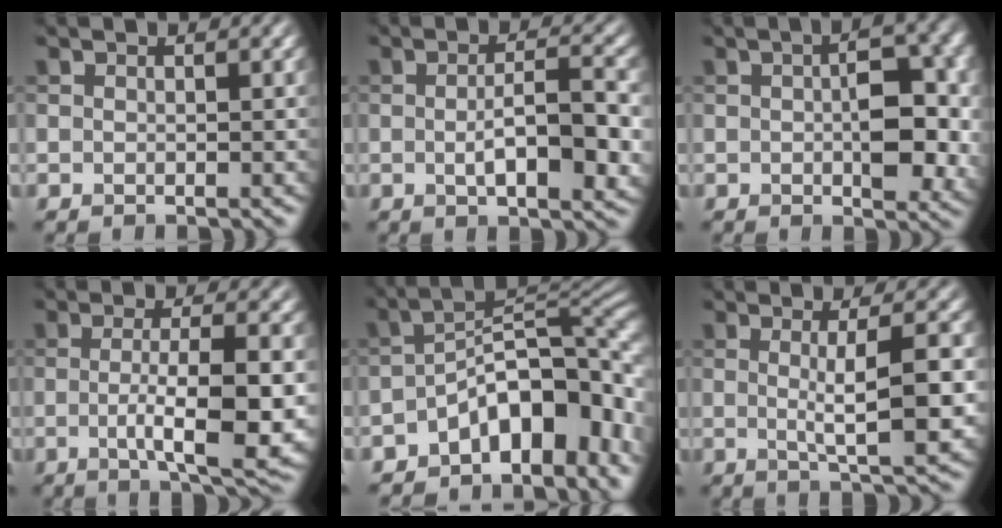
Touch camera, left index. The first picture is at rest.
{"total": 6.5, "force": [-0.6, 2.1, 6.1], "torque": [-0.100, -0.006, -0.007]}
{"total": 6.9, "force": [0.1, 3.3, 6.1], "torque": [-0.085, -0.005, 0.002]}
{"total": 8.0, "force": [-1.0, 1.9, 7.7], "torque": [-0.120, -0.011, -0.012]}
{"total": 9.9, "force": [-4.4, 5.2, 7.2], "torque": [-0.088, -0.002, -0.081]}
{"total": 5.7, "force": [0.1, 1.2, 5.6], "torque": [-0.078, -0.001, 0.001]}